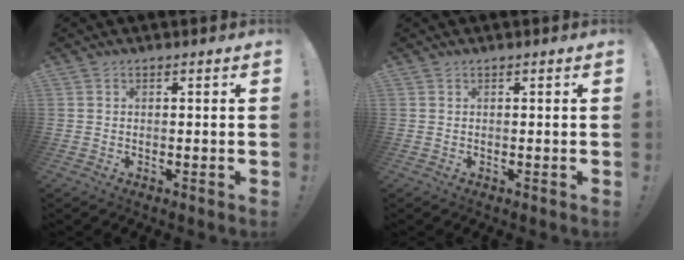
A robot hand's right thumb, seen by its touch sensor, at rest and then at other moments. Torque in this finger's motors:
{"motor_torque": [0.00, 0.00, 0.00, 0.00, 0.00]}